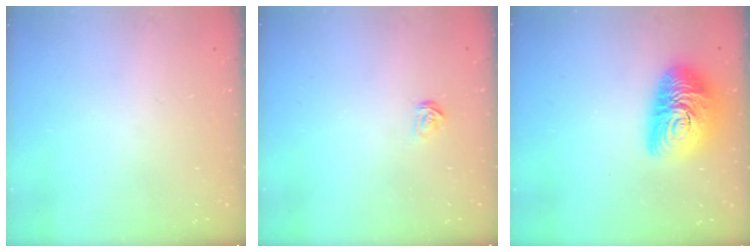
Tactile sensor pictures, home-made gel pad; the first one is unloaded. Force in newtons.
{"total": 2.5, "press": 2.5, "slide": 0.2}
{"total": 14.6, "press": 14.6, "slide": 1.0}